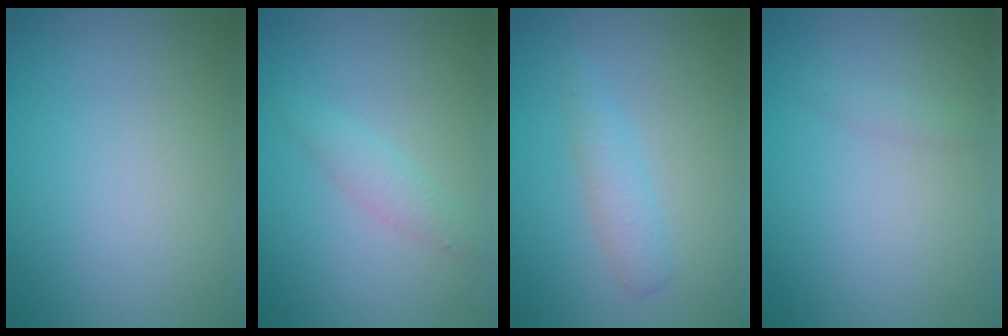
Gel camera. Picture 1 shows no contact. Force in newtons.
{"total": 1.6, "press": 1.6, "slide": 0.1}
{"total": 1.7, "press": 1.7, "slide": 0.0}
{"total": 0.6, "press": 0.6, "slide": 0.0}